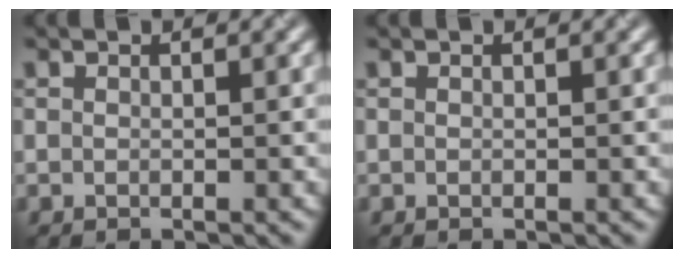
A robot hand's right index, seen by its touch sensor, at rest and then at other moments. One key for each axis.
{"total": 0.0}